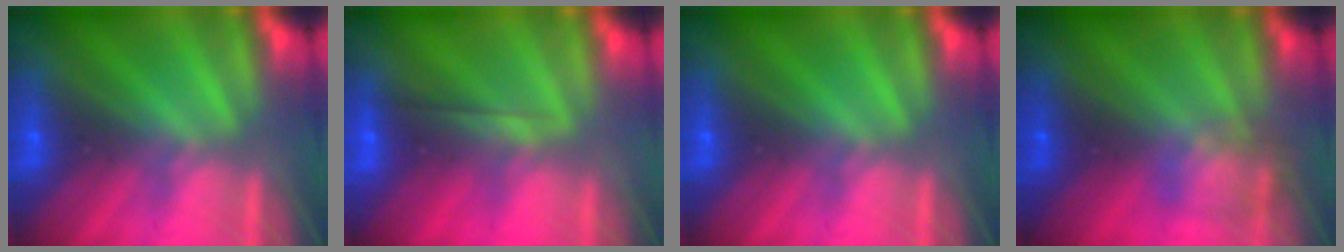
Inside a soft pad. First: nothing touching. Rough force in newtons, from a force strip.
{"total": 1.9}
{"total": 0.0}
{"total": 2.2}